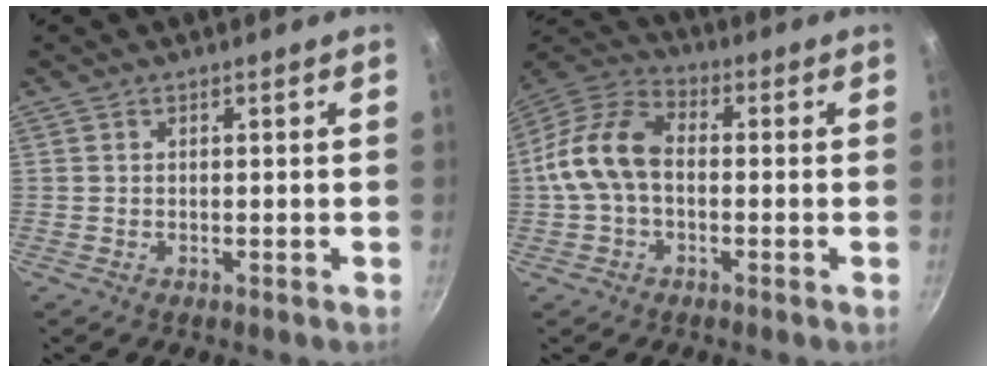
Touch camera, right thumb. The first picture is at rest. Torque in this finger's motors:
{"motor_torque": [0.62, 2.11, 1.04, -0.57, 0.14]}